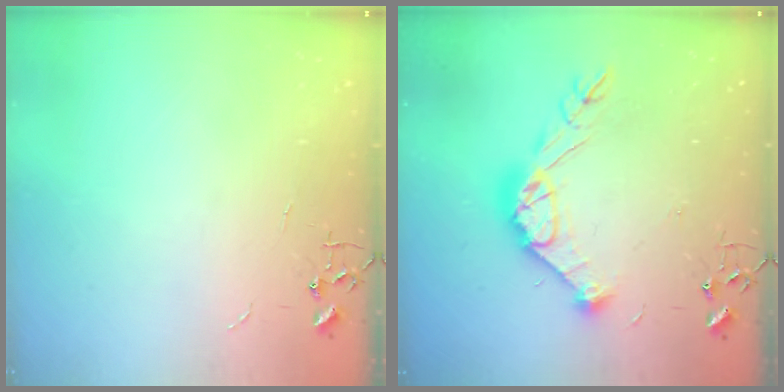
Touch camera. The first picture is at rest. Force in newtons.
{"total": 14.4, "press": 14.4, "slide": 0.8}